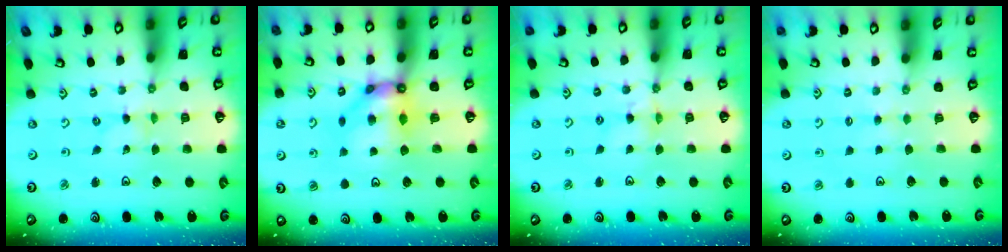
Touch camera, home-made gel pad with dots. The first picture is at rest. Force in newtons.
{"total": 10.4, "press": 10.2, "slide": 1.6}
{"total": 2.9, "press": 2.9, "slide": 0.4}
{"total": 2.4, "press": 2.4, "slide": 0.4}